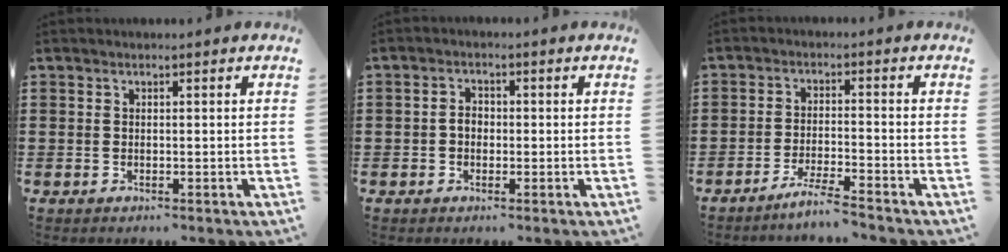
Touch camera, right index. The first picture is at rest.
{"total": 2.1, "force": [-0.4, 1.5, 1.5], "torque": [-0.029, 0.004, -0.009]}
{"total": 4.1, "force": [-3.8, -0.5, 1.6], "torque": [-0.035, -0.008, -0.074]}